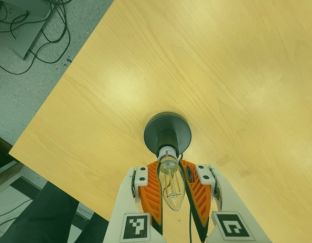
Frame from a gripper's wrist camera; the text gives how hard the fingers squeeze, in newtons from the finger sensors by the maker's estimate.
{"total": 20.2, "left": 18.1, "right": 22.2}